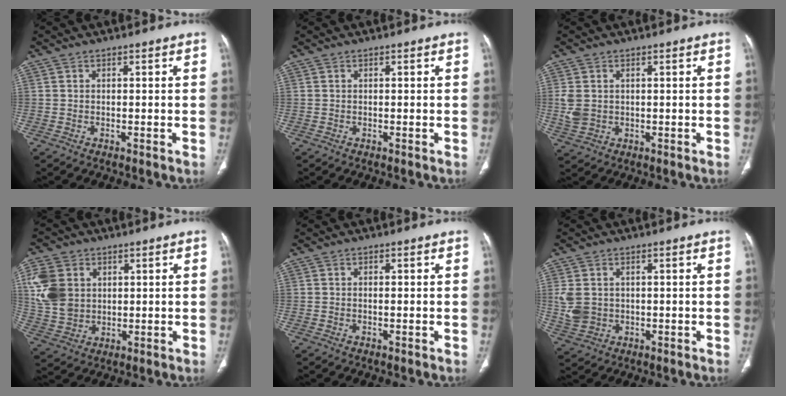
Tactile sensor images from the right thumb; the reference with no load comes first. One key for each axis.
{"total": 0.0}
{"total": 4.1, "fx": 0.3, "fy": 3.2, "fz": 2.6, "tx": -0.060, "ty": 0.002, "tz": 0.014}
{"total": 11.4, "fx": 2.9, "fy": 9.0, "fz": 6.3, "tx": -0.118, "ty": -0.004, "tz": 0.062}
{"total": 0.5, "fx": 0.0, "fy": 0.2, "fz": 0.5, "tx": -0.009, "ty": 0.000, "tz": 0.002}
{"total": 5.7, "fx": 0.5, "fy": 4.6, "fz": 3.3, "tx": -0.069, "ty": 0.000, "tz": 0.021}